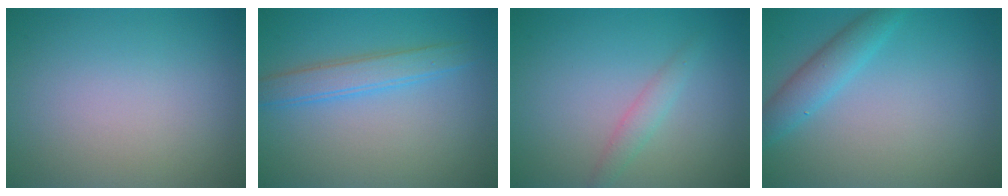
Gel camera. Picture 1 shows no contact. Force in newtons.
{"total": 3.0, "press": 2.9, "slide": 0.2}
{"total": 1.5, "press": 1.5, "slide": 0.1}
{"total": 2.9, "press": 2.9, "slide": 0.2}